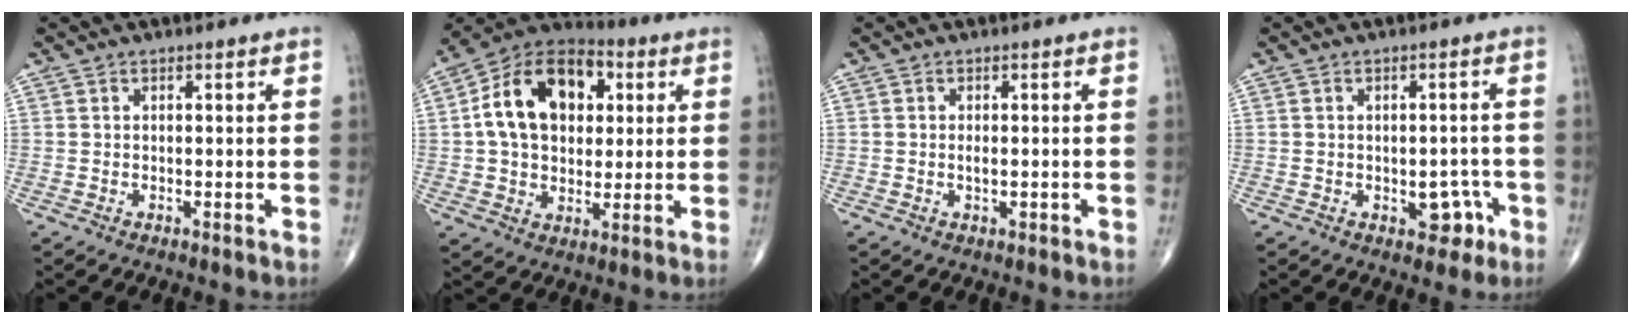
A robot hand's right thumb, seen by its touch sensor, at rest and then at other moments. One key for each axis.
{"total": 18.2, "fx": 3.8, "fy": 12.4, "fz": 12.7, "tx": -0.184, "ty": 0.013, "tz": 0.057}
{"total": 1.3, "fx": -0.2, "fy": 0.6, "fz": 1.1, "tx": -0.021, "ty": -0.001, "tz": -0.003}
{"total": 4.9, "fx": -1.8, "fy": 3.2, "fz": 3.1, "tx": -0.012, "ty": 0.016, "tz": -0.019}